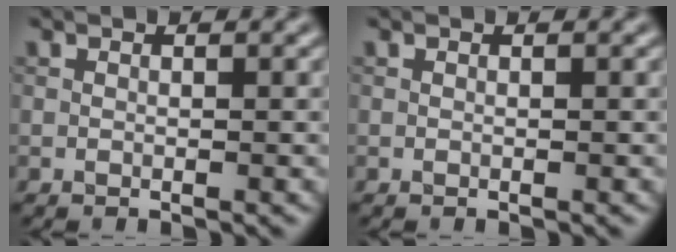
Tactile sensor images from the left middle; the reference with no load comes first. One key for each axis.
{"total": 0.0}